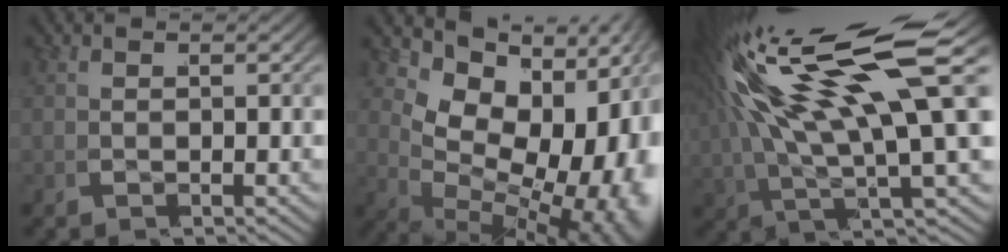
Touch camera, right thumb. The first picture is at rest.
{"total": 17.0, "force": [0.6, 10.8, 13.1], "torque": [-0.198, -0.020, 0.021]}
{"total": 10.3, "force": [1.8, 4.4, 9.2], "torque": [-0.172, 0.008, 0.036]}